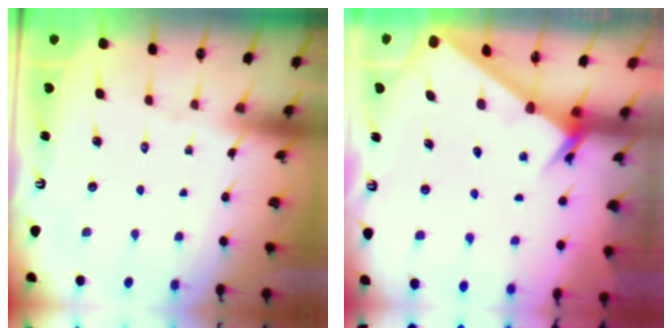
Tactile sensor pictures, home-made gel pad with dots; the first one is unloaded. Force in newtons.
{"total": 2.7, "press": 2.7, "slide": 0.2}